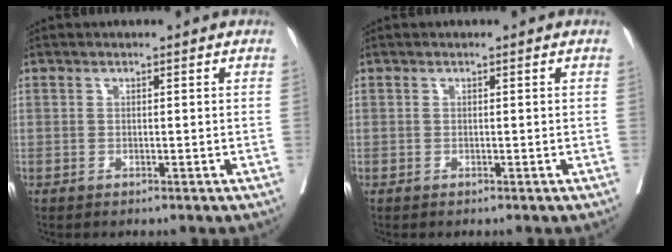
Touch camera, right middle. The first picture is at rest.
{"total": 0.0}